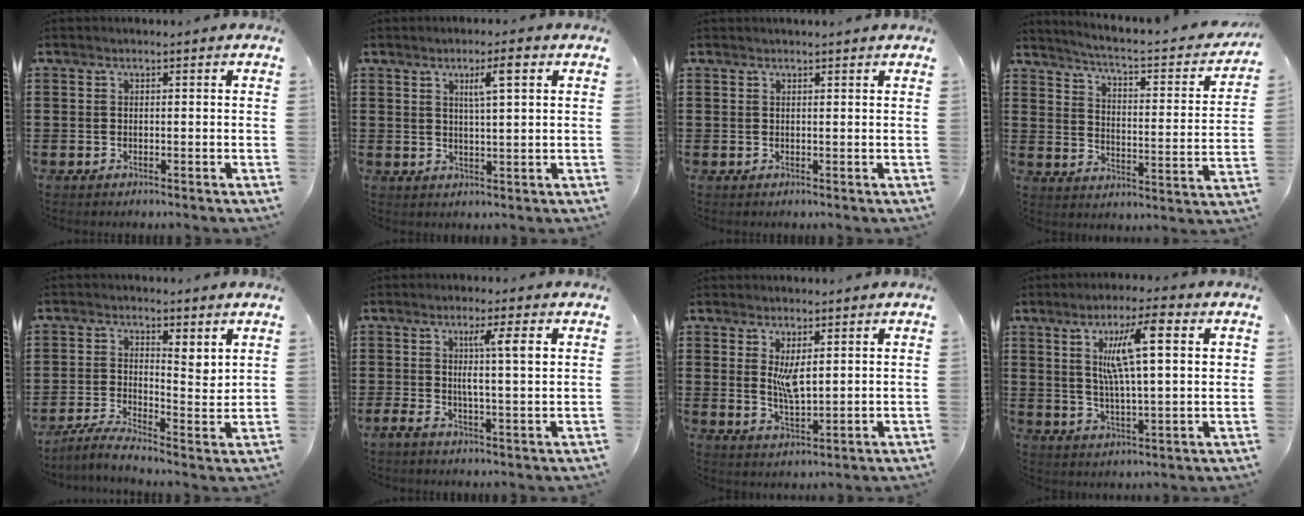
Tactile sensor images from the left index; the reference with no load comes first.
{"total": 4.5, "force": [2.1, 0.5, 3.9], "torque": [-0.073, 0.000, 0.032]}
{"total": 0.7, "force": [0.7, -0.1, 0.3], "torque": [-0.008, -0.002, 0.013]}
{"total": 3.2, "force": [2.6, -0.3, 1.8], "torque": [-0.053, -0.033, 0.032]}
{"total": 2.5, "force": [0.8, 0.7, 2.2], "torque": [-0.035, -0.015, 0.006]}
{"total": 6.5, "force": [1.5, 0.6, 6.2], "torque": [-0.114, -0.003, 0.019]}
{"total": 4.5, "force": [1.5, 1.7, 3.8], "torque": [-0.072, 0.001, 0.024]}
{"total": 11.1, "force": [4.2, 2.0, 10.1], "torque": [-0.186, 0.007, 0.065]}